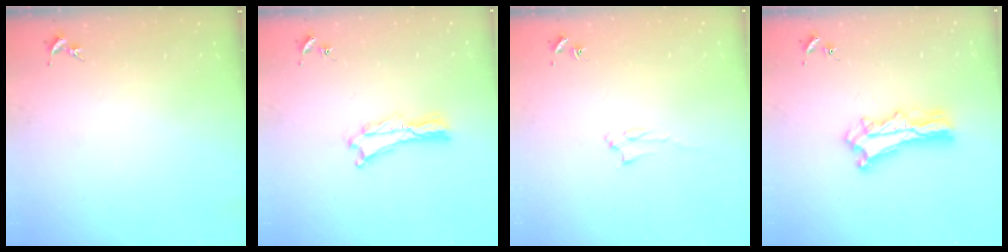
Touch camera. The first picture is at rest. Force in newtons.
{"total": 0.6, "press": 0.5, "slide": 0.2}
{"total": 1.6, "press": 1.6, "slide": 0.2}
{"total": 6.7, "press": 6.6, "slide": 0.5}